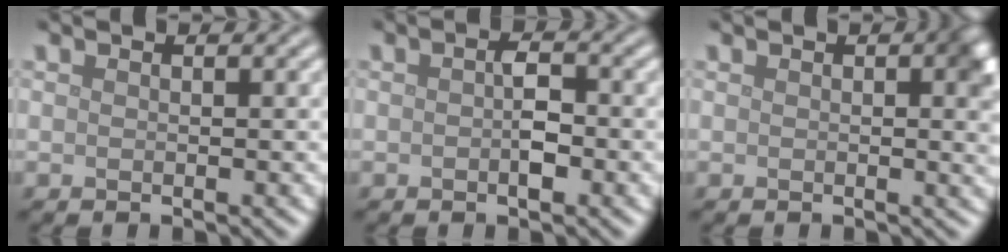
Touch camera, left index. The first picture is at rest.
{"total": 2.0, "force": [-0.4, 0.8, 1.8], "torque": [-0.031, 0.002, -0.009]}
{"total": 3.1, "force": [0.5, 0.8, 3.0], "torque": [-0.033, 0.001, 0.005]}